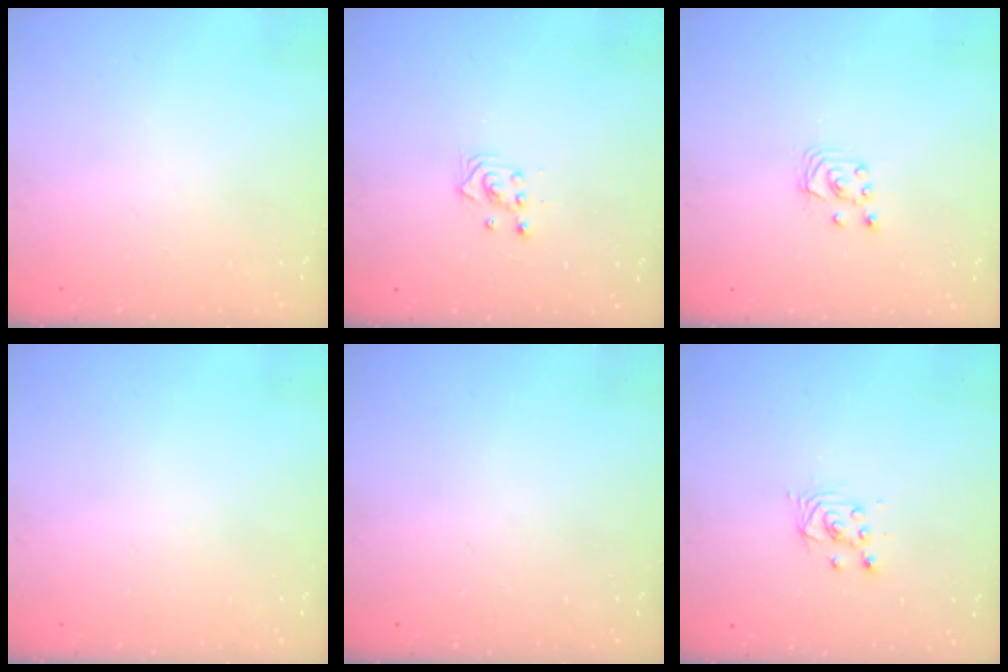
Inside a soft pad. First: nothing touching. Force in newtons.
{"total": 2.3, "press": 2.3, "slide": 0.3}
{"total": 3.0, "press": 3.0, "slide": 0.3}
{"total": 0.0}
{"total": 0.0}
{"total": 2.6, "press": 2.6, "slide": 0.1}